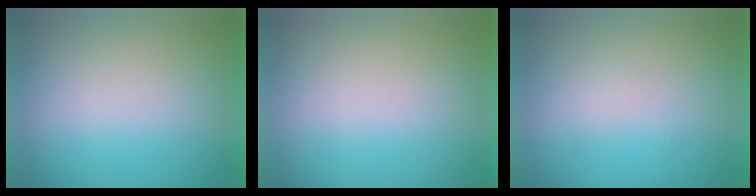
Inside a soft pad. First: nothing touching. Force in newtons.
{"total": 0.0}
{"total": 1.1}